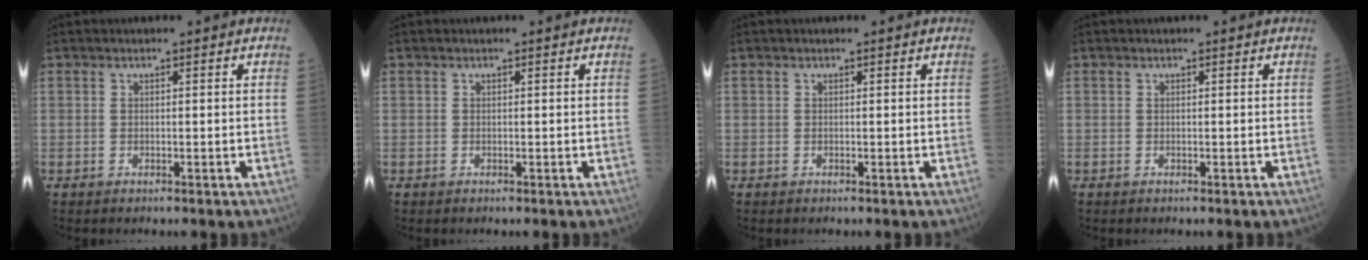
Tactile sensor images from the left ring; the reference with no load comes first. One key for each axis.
{"total": 0.0}
{"total": 0.0}
{"total": 0.0}